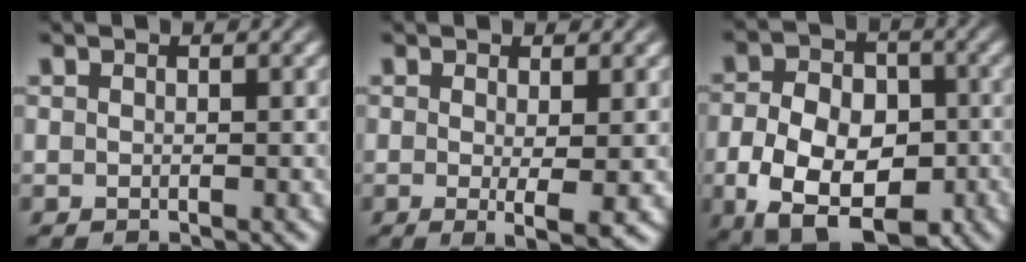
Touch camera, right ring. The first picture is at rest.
{"total": 3.0, "force": [-0.9, 0.3, 2.8], "torque": [-0.047, -0.020, -0.008]}
{"total": 13.2, "force": [-5.5, 9.0, 7.9], "torque": [-0.147, -0.062, -0.065]}